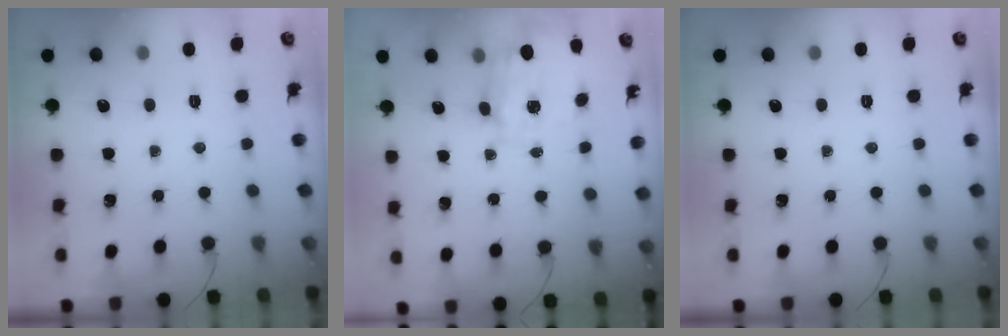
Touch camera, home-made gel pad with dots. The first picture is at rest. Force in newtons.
{"total": 2.7, "press": 2.6, "slide": 1.0}
{"total": 0.0}